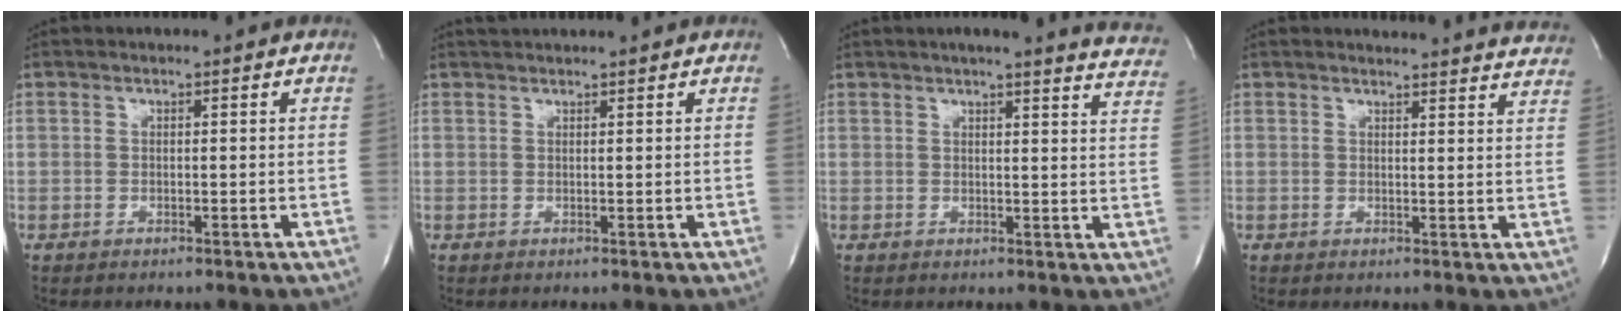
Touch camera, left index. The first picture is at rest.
{"total": 2.7, "force": [2.6, -0.1, 0.7], "torque": [-0.009, 0.026, 0.044]}
{"total": 16.3, "force": [15.1, 1.0, 6.1], "torque": [-0.074, -0.059, 0.154]}
{"total": 18.6, "force": [18.2, 2.0, 3.3], "torque": [-0.032, -0.063, 0.189]}